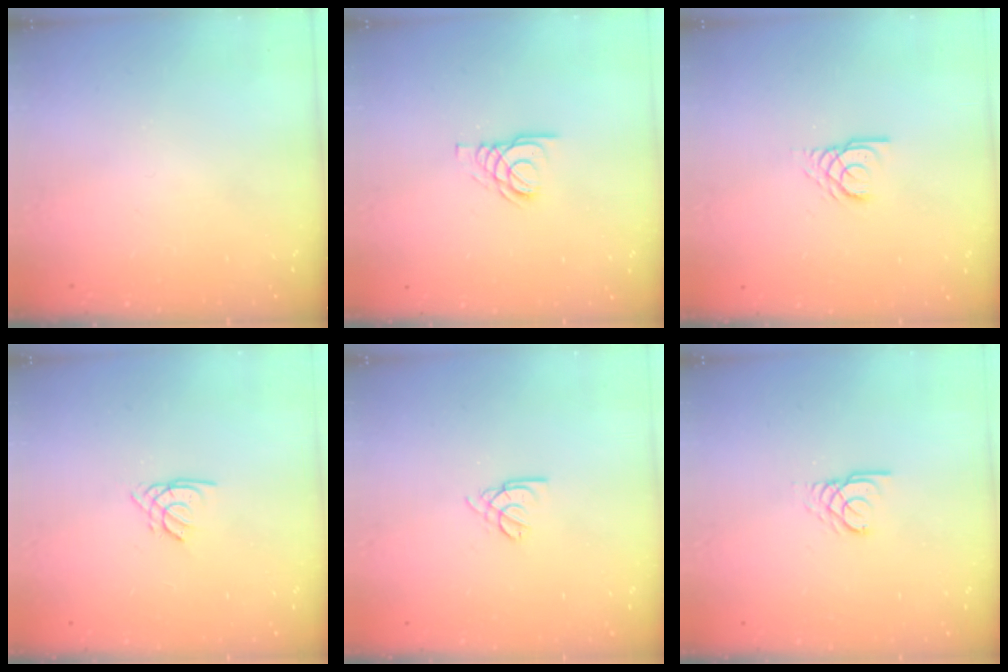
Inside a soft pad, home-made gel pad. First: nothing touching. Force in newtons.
{"total": 2.8, "press": 2.8, "slide": 0.3}
{"total": 2.9, "press": 2.9, "slide": 0.1}
{"total": 1.5, "press": 1.4, "slide": 0.4}
{"total": 2.2, "press": 2.1, "slide": 0.5}
{"total": 2.6, "press": 2.6, "slide": 0.1}